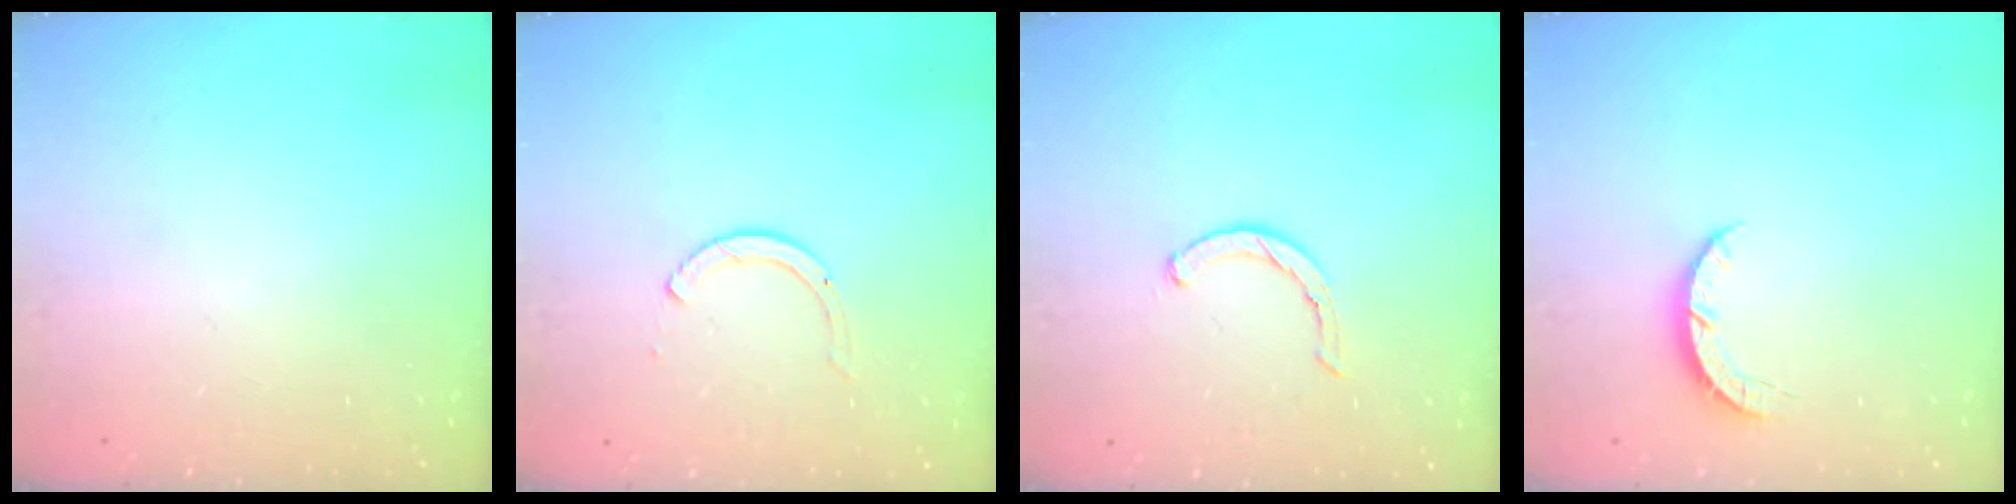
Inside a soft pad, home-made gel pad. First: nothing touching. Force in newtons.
{"total": 2.6, "press": 2.6, "slide": 0.3}
{"total": 2.3, "press": 2.2, "slide": 0.5}
{"total": 3.6, "press": 3.5, "slide": 0.5}